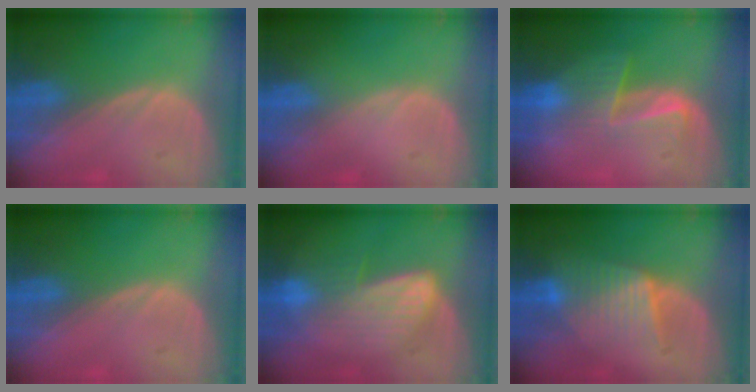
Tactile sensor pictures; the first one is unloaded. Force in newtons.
{"total": 0.0}
{"total": 6.7, "press": 5.5, "slide": 3.7}
{"total": 0.0}
{"total": 6.5, "press": 6.5, "slide": 1.0}
{"total": 6.5, "press": 6.4, "slide": 1.0}